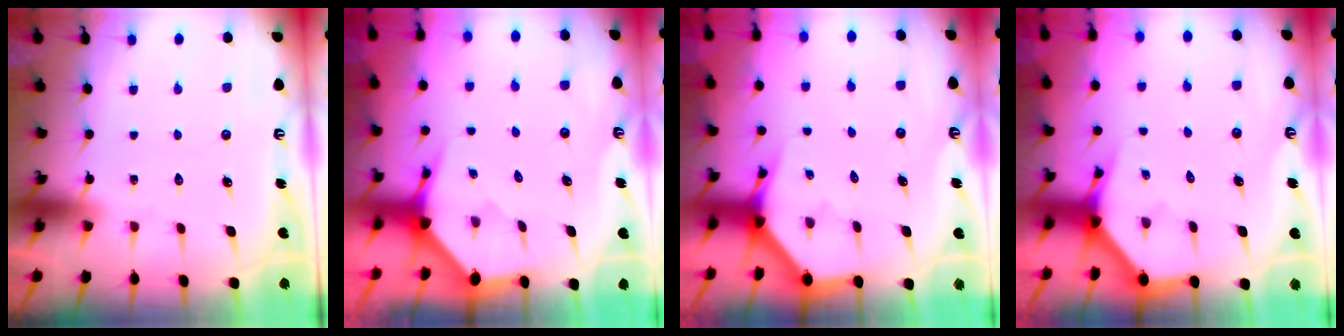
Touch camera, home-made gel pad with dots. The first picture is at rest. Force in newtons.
{"total": 3.5, "press": 3.5, "slide": 0.3}
{"total": 3.7, "press": 3.7, "slide": 0.3}
{"total": 3.9, "press": 3.9, "slide": 0.4}